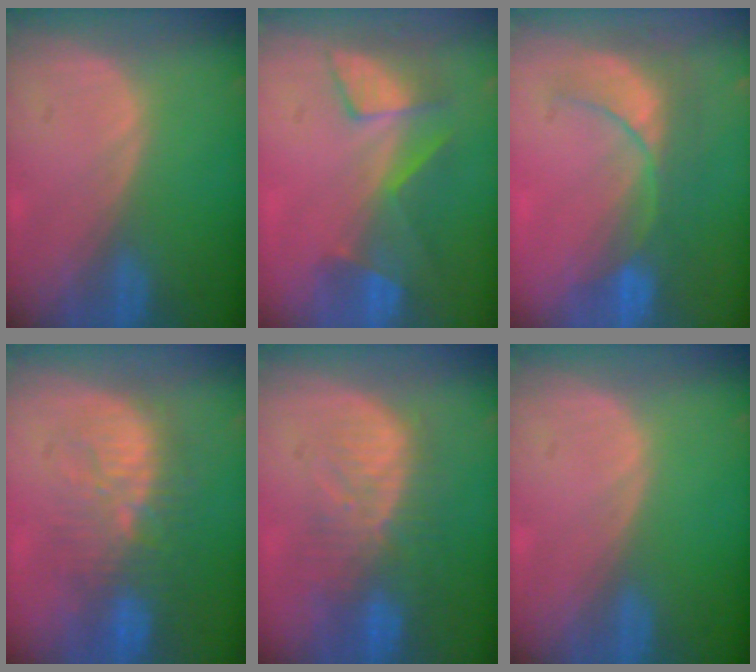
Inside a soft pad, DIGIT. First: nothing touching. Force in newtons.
{"total": 7.7, "press": 6.8, "slide": 3.6}
{"total": 8.5, "press": 7.9, "slide": 3.3}
{"total": 9.5, "press": 9.1, "slide": 2.6}
{"total": 10.2, "press": 8.8, "slide": 5.2}
{"total": 0.0}